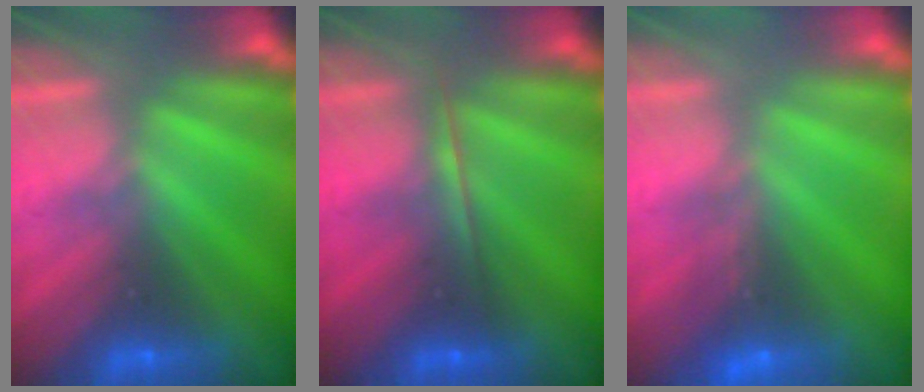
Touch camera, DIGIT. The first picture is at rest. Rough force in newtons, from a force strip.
{"total": 1.6}
{"total": 1.1}